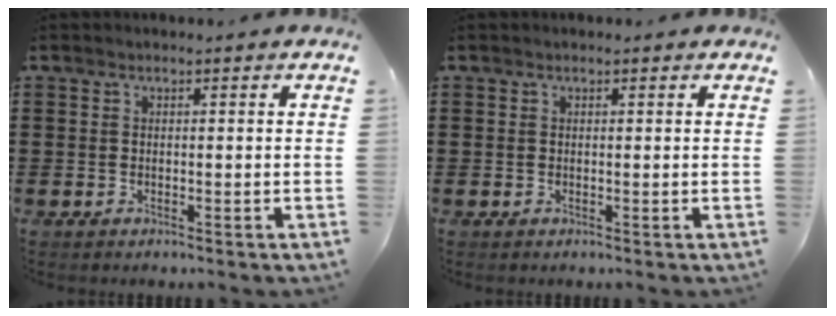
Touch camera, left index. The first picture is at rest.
{"total": 0.0}